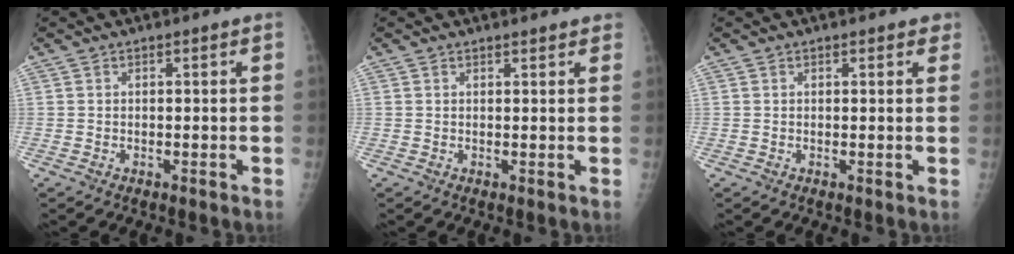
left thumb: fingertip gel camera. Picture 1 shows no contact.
{"total": 1.8, "force": [1.6, 0.6, 0.7], "torque": [0.002, -0.002, 0.017]}
{"total": 1.9, "force": [1.3, 1.0, 1.0], "torque": [0.004, -0.003, 0.010]}